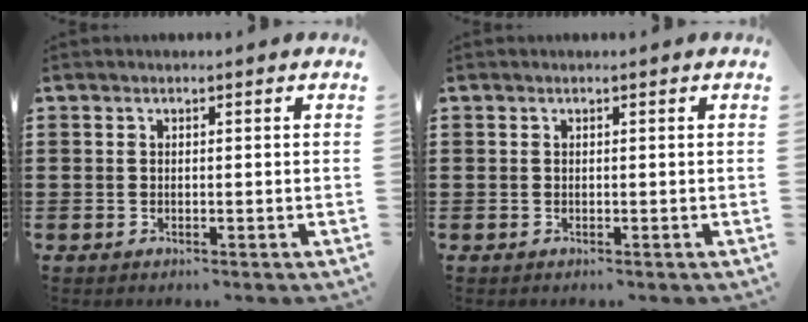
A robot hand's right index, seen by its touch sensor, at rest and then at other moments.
{"total": 0.0}